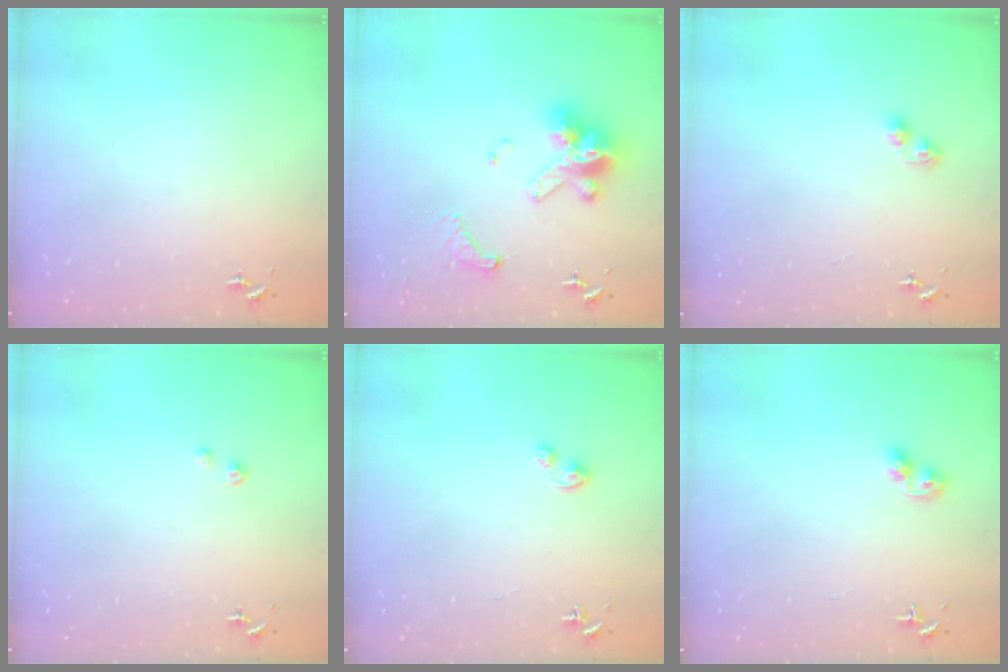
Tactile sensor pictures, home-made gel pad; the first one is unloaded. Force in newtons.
{"total": 17.1, "press": 17.0, "slide": 1.9}
{"total": 3.3, "press": 3.3, "slide": 0.4}
{"total": 2.3, "press": 2.3, "slide": 0.3}
{"total": 2.5, "press": 2.5, "slide": 0.2}
{"total": 6.2, "press": 6.2, "slide": 0.4}